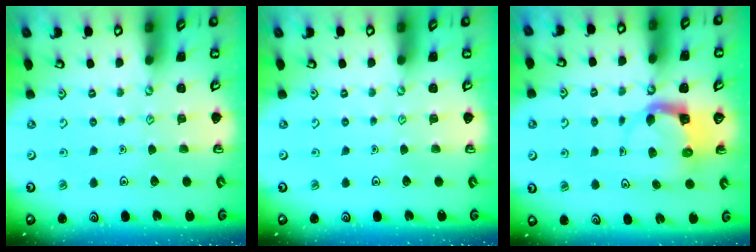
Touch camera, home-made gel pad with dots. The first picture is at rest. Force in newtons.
{"total": 0.0}
{"total": 3.8, "press": 3.7, "slide": 0.7}